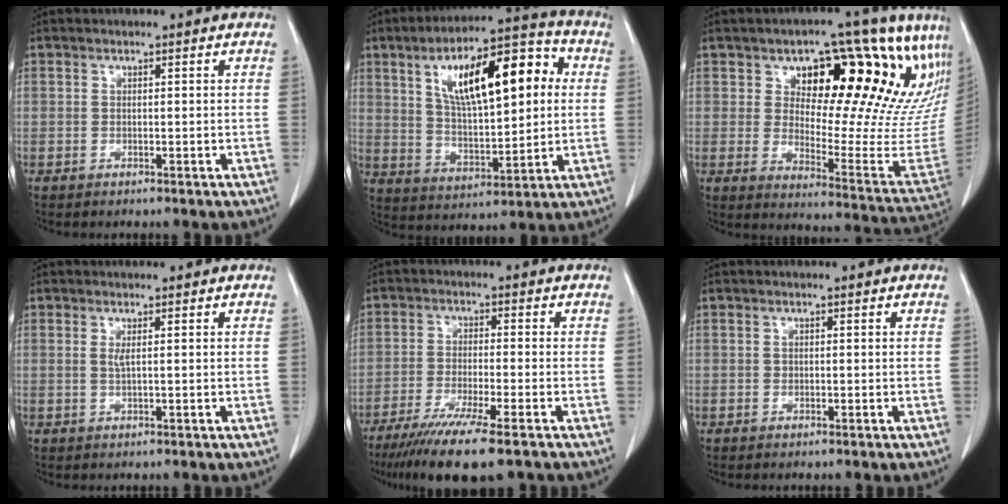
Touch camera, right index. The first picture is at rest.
{"total": 18.3, "force": [5.2, 6.1, 16.5], "torque": [-0.263, 0.034, 0.085]}
{"total": 25.0, "force": [15.8, 8.2, 17.5], "torque": [-0.213, 0.000, 0.204]}
{"total": 1.0, "force": [0.4, -0.1, 1.0], "torque": [-0.026, -0.003, 0.008]}
{"total": 11.4, "force": [-8.1, 0.7, 8.0], "torque": [-0.130, -0.029, -0.129]}
{"total": 0.0}